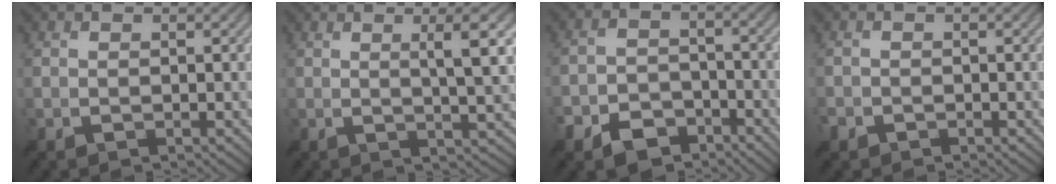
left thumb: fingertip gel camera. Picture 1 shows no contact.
{"total": 6.5, "force": [1.5, 0.5, 6.3], "torque": [-0.106, 0.015, 0.027]}
{"total": 5.9, "force": [-4.4, 3.1, 2.4], "torque": [-0.043, -0.003, -0.090]}
{"total": 1.2, "force": [-0.9, 0.8, 0.0], "torque": [0.003, -0.001, -0.022]}